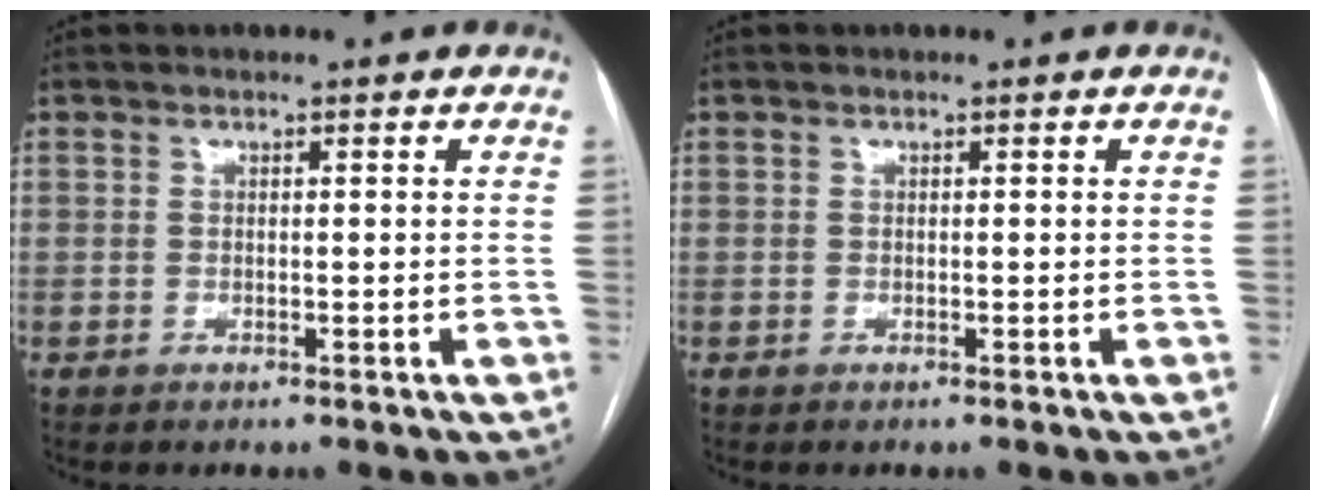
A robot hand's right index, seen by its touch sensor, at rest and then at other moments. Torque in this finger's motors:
{"motor_torque": [0.00, 0.00, 0.00, 0.00]}